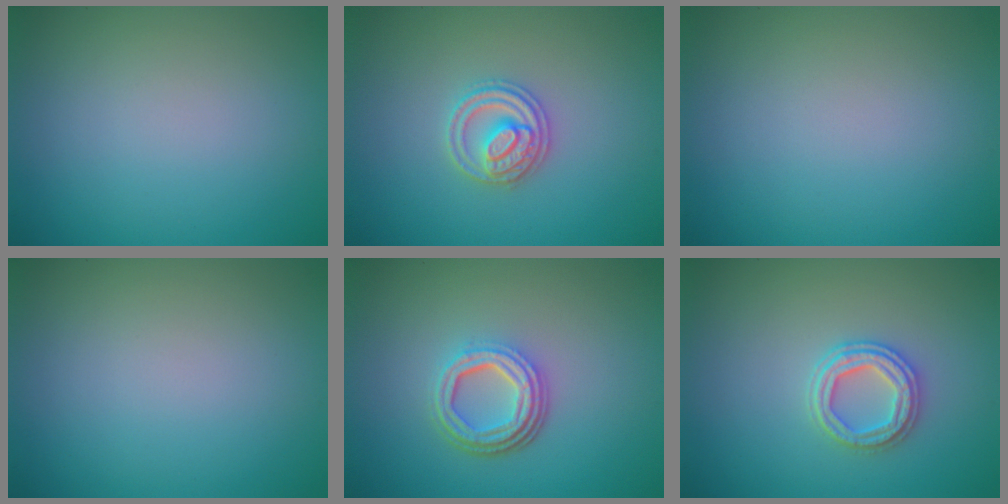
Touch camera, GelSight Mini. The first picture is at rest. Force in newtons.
{"total": 2.8, "press": 2.7, "slide": 0.5}
{"total": 0.0}
{"total": 0.0}
{"total": 4.4, "press": 3.3, "slide": 3.0}
{"total": 2.8, "press": 2.7, "slide": 0.8}